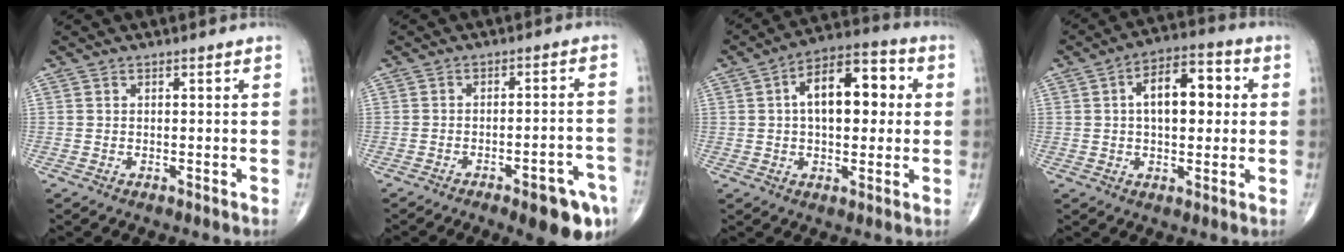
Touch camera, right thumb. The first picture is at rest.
{"total": 11.4, "force": [-6.7, 3.4, 8.6], "torque": [-0.095, 0.037, -0.084]}
{"total": 14.2, "force": [2.3, 7.6, 11.8], "torque": [-0.158, 0.027, 0.028]}
{"total": 11.7, "force": [1.8, 6.3, 9.7], "torque": [-0.129, 0.023, 0.022]}